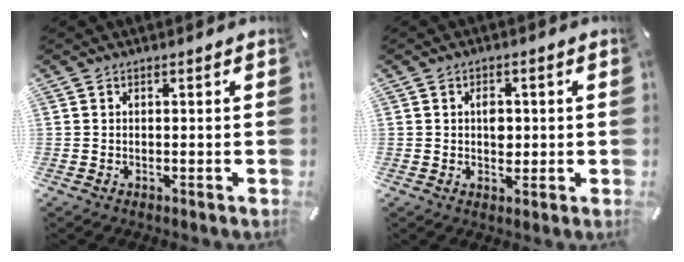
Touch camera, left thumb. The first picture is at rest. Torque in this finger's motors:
{"motor_torque": [0.36, 0.63, 0.31, -0.39, 0.00]}